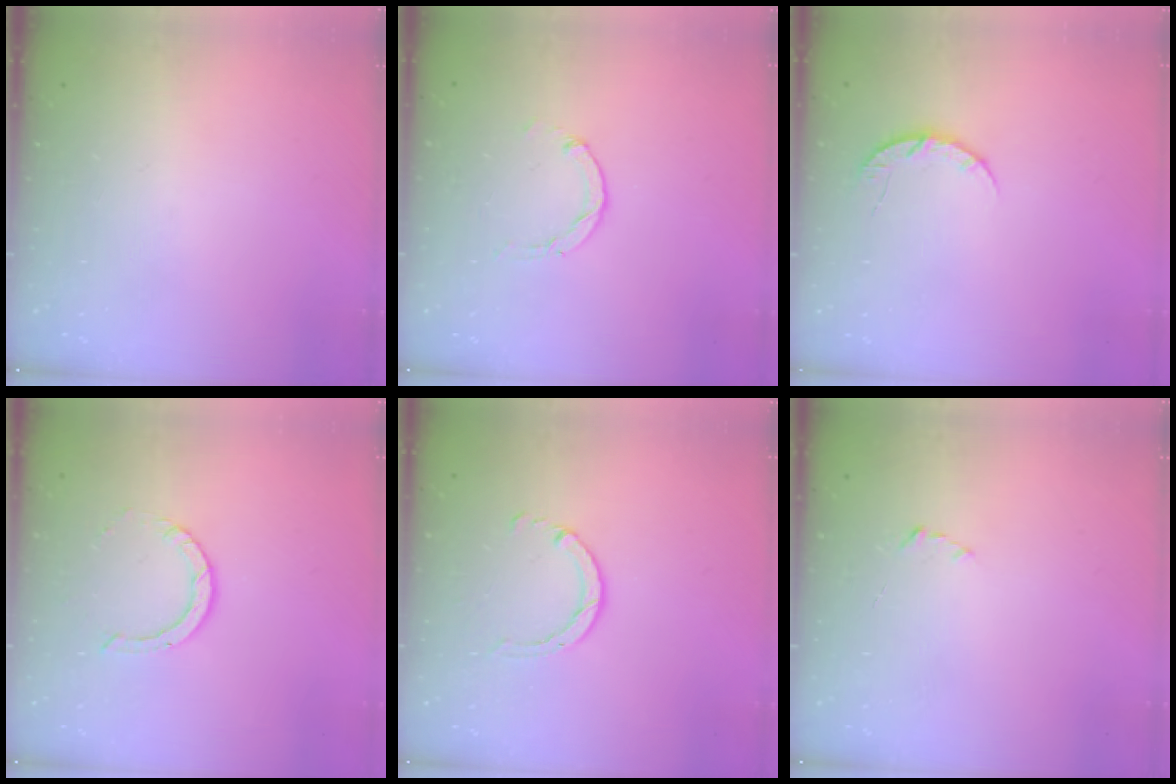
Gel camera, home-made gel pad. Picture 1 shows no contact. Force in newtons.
{"total": 1.1, "press": 1.1, "slide": 0.2}
{"total": 6.1, "press": 6.1, "slide": 0.7}
{"total": 3.5, "press": 3.5, "slide": 0.4}
{"total": 3.6, "press": 3.5, "slide": 0.4}
{"total": 2.2, "press": 2.1, "slide": 0.3}